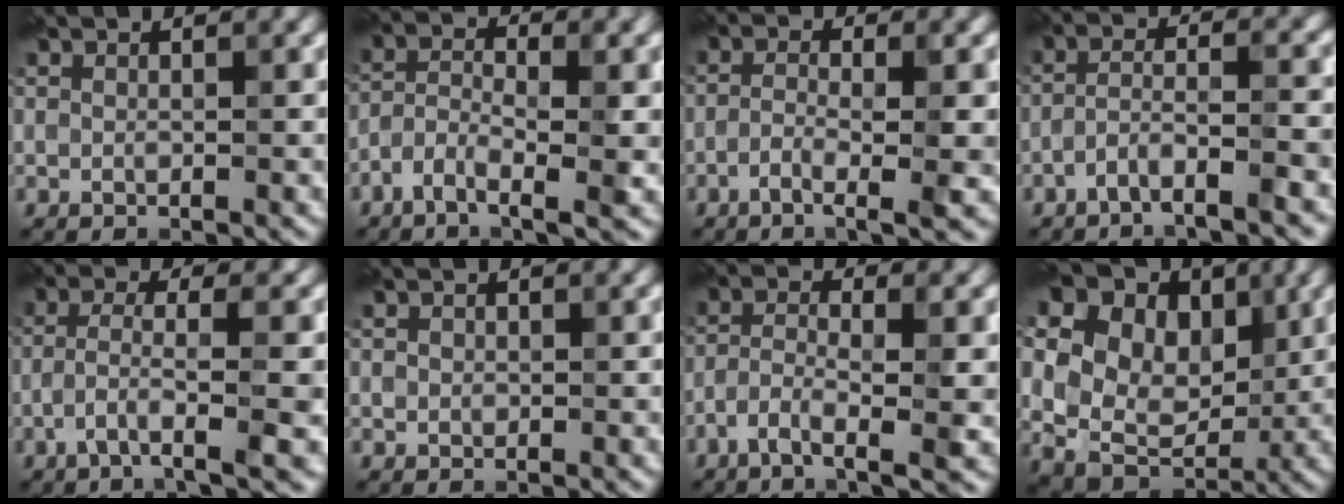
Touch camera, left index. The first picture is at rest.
{"total": 4.6, "force": [-2.1, 1.2, 3.9], "torque": [-0.084, 0.000, -0.048]}
{"total": 4.8, "force": [-1.7, 0.8, 4.4], "torque": [-0.079, 0.000, -0.034]}
{"total": 3.7, "force": [-2.6, 0.2, 2.7], "torque": [-0.055, 0.009, -0.058]}
{"total": 4.6, "force": [-1.6, 0.6, 4.2], "torque": [-0.083, 0.008, -0.037]}
{"total": 0.8, "force": [0.1, 0.7, 0.3], "torque": [0.000, -0.003, 0.001]}
{"total": 4.7, "force": [-2.0, 0.9, 4.2], "torque": [-0.087, 0.002, -0.045]}
{"total": 19.6, "force": [7.2, 14.9, 10.4], "torque": [-0.234, 0.041, 0.115]}